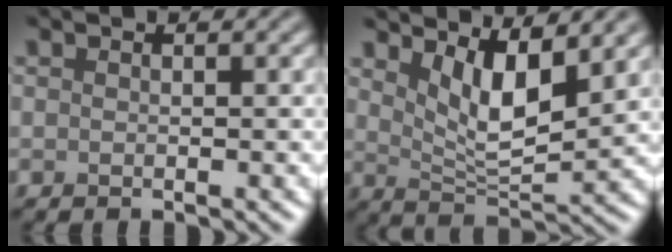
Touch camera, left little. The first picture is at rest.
{"total": 5.3, "force": [2.7, 1.9, 4.2], "torque": [-0.083, -0.015, 0.051]}